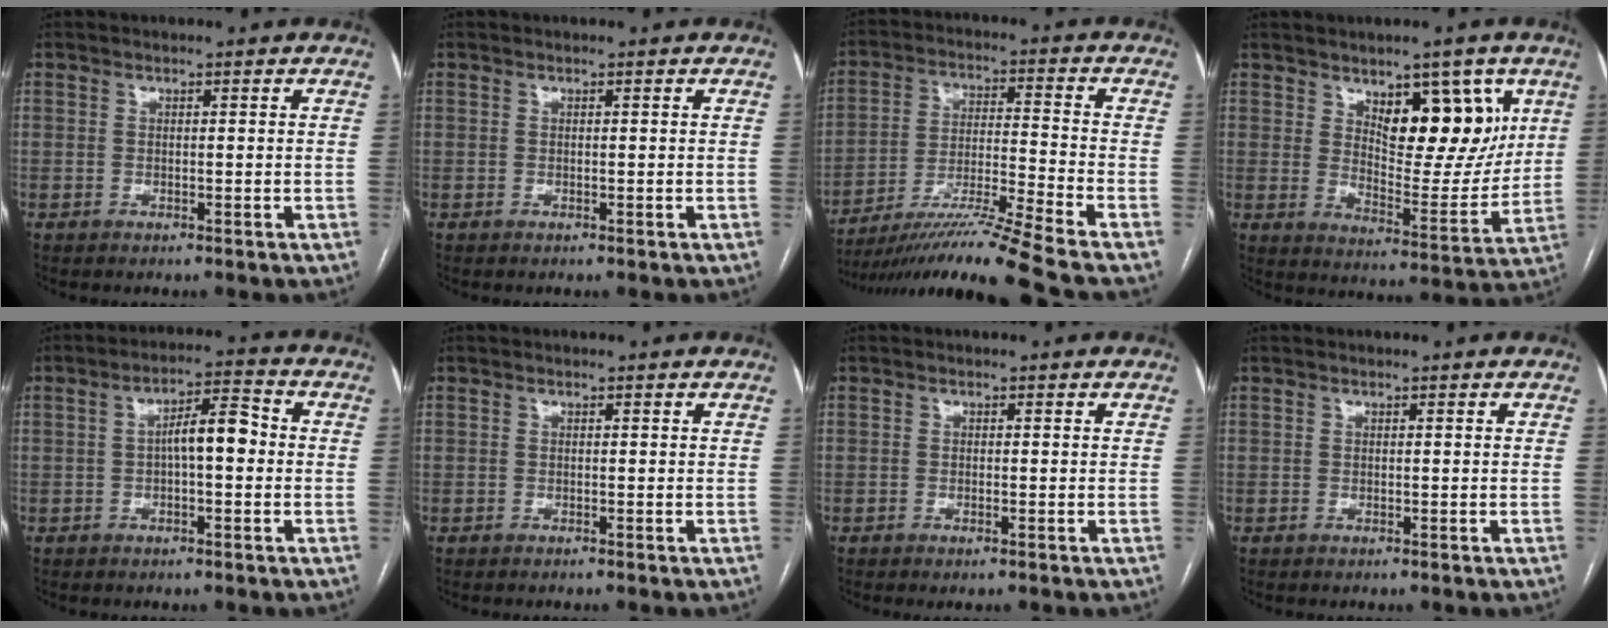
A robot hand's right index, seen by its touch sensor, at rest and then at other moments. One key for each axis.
{"total": 0.0}
{"total": 15.6, "fx": -13.2, "fy": -3.5, "fz": 7.4, "tx": -0.135, "ty": -0.011, "tz": -0.228}
{"total": 12.3, "fx": 5.7, "fy": 5.0, "fz": 9.6, "tx": -0.127, "ty": -0.005, "tz": 0.098}
{"total": 6.3, "fx": -0.1, "fy": 1.7, "fz": 6.1, "tx": -0.100, "ty": 0.027, "tz": -0.003}
{"total": 0.0}
{"total": 0.7, "fx": -0.4, "fy": 0.0, "fz": 0.5, "tx": -0.007, "ty": -0.001, "tz": -0.006}
{"total": 0.0}